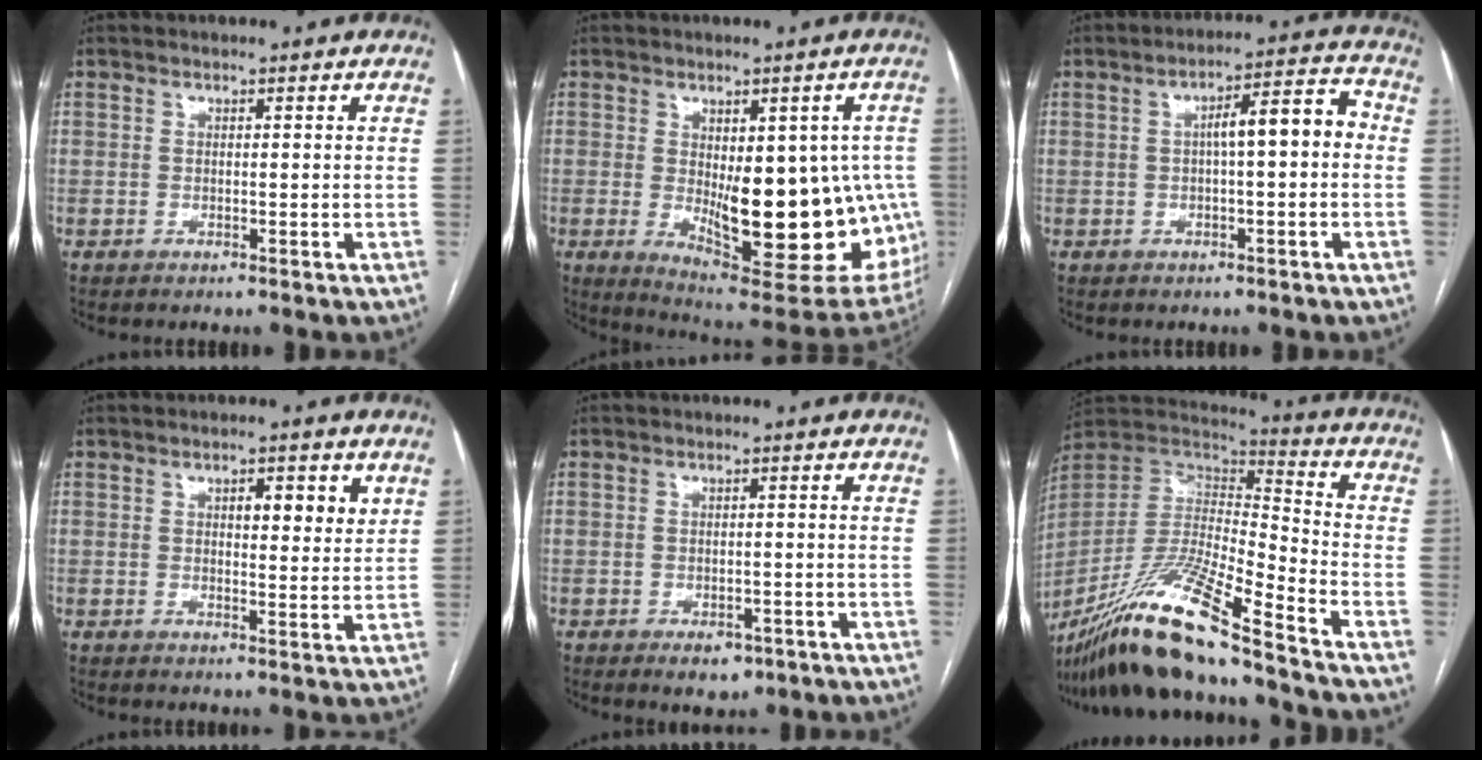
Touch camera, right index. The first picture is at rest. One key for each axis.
{"total": 20.5, "fx": -2.4, "fy": 7.9, "fz": 18.8, "tx": -0.180, "ty": -0.003, "tz": -0.004}
{"total": 7.0, "fx": 0.0, "fy": 1.4, "fz": 6.9, "tx": -0.103, "ty": 0.031, "tz": 0.001}
{"total": 4.8, "fx": 2.2, "fy": 1.5, "fz": 4.0, "tx": -0.057, "ty": -0.004, "tz": 0.029}
{"total": 3.3, "fx": -1.9, "fy": 1.9, "fz": 2.0, "tx": -0.024, "ty": 0.000, "tz": -0.015}
{"total": 21.0, "fx": -15.9, "fy": 0.3, "fz": 13.7, "tx": -0.297, "ty": -0.031, "tz": -0.303}